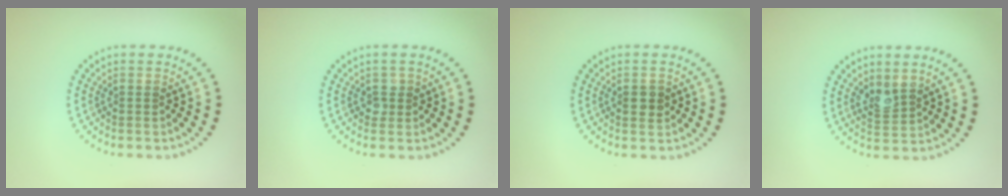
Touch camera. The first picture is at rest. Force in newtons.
{"total": 1.0, "press": 0.9, "slide": 0.3}
{"total": 1.5, "press": 1.5, "slide": 0.2}
{"total": 2.0, "press": 1.6, "slide": 1.1}